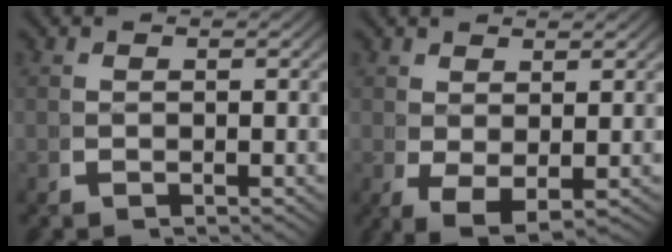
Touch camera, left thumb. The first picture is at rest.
{"total": 3.3, "force": [-0.6, 2.0, 2.5], "torque": [-0.058, -0.028, 0.012]}